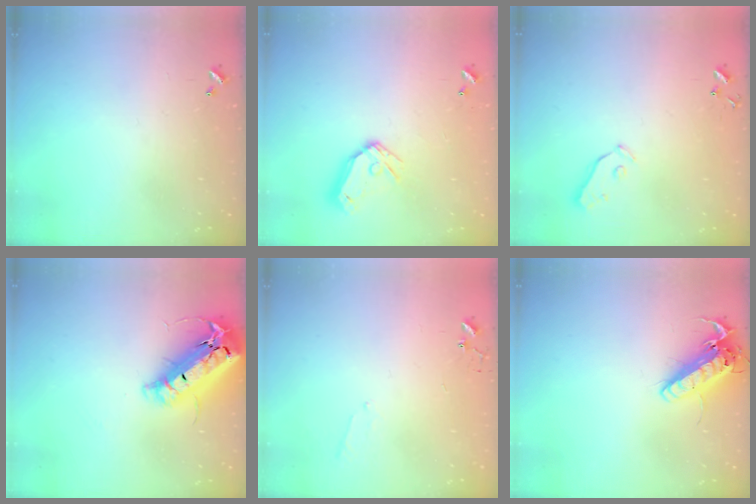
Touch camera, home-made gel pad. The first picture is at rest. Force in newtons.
{"total": 11.2, "press": 11.0, "slide": 1.8}
{"total": 3.8, "press": 3.8, "slide": 0.4}
{"total": 25.0, "press": 24.5, "slide": 4.9}
{"total": 5.1, "press": 5.1, "slide": 0.5}
{"total": 15.8, "press": 15.6, "slide": 2.7}